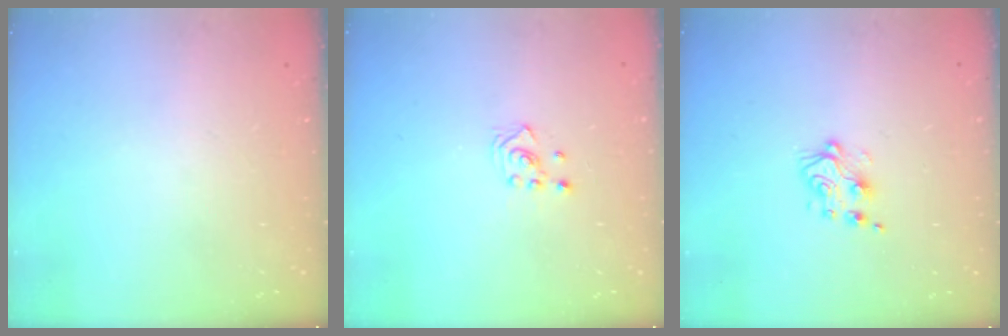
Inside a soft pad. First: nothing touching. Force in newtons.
{"total": 2.6, "press": 2.4, "slide": 0.9}
{"total": 5.9, "press": 5.9, "slide": 0.5}